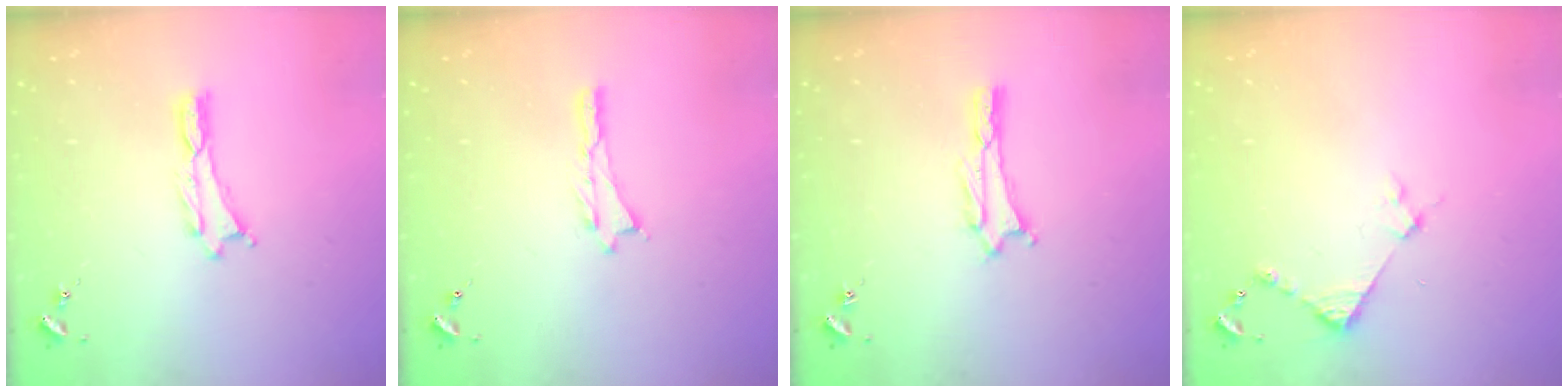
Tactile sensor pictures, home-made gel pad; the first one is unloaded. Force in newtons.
{"total": 0.0}
{"total": 1.6, "press": 1.6, "slide": 0.2}
{"total": 3.5, "press": 3.5, "slide": 0.3}